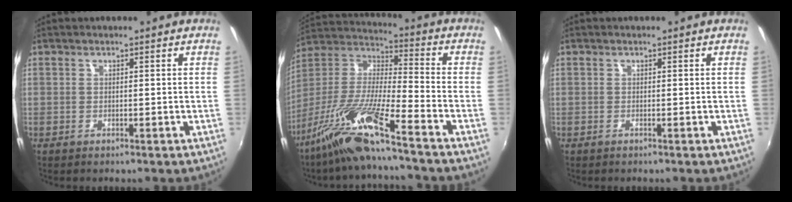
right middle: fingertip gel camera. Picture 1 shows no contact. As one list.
[{"total": 15.0, "force": [-10.6, 0.1, 10.5], "torque": [-0.200, -0.011, -0.213]}, {"total": 0.0}]